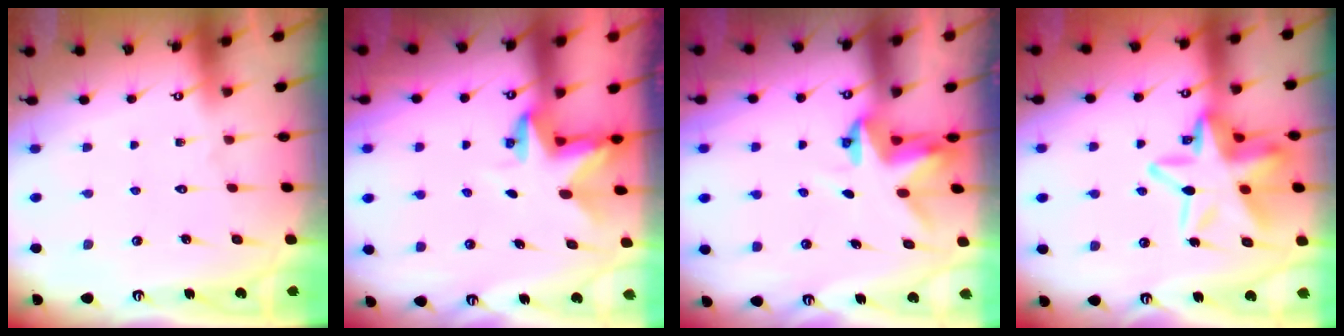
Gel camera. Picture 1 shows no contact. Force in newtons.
{"total": 2.8, "press": 2.8, "slide": 0.2}
{"total": 3.7, "press": 3.7, "slide": 0.2}
{"total": 17.9, "press": 17.8, "slide": 2.0}